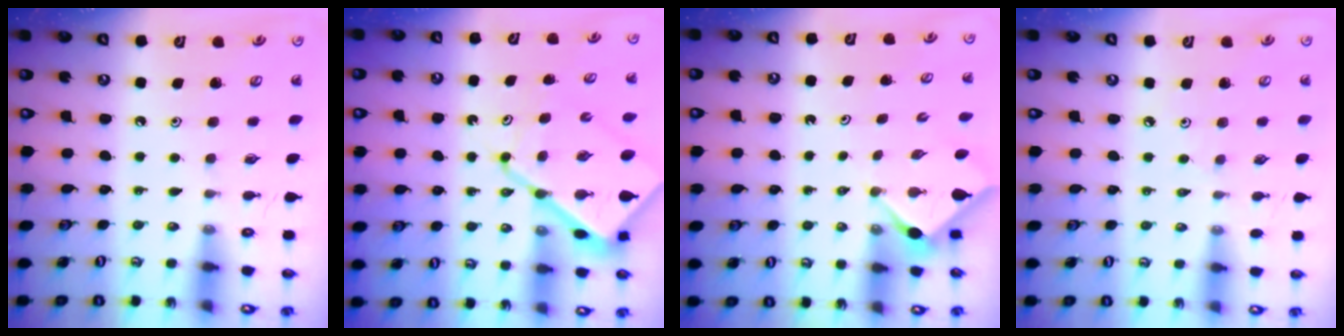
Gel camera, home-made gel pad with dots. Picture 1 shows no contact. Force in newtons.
{"total": 14.7, "press": 14.6, "slide": 1.8}
{"total": 3.0, "press": 3.0, "slide": 0.3}
{"total": 2.2, "press": 2.1, "slide": 0.6}